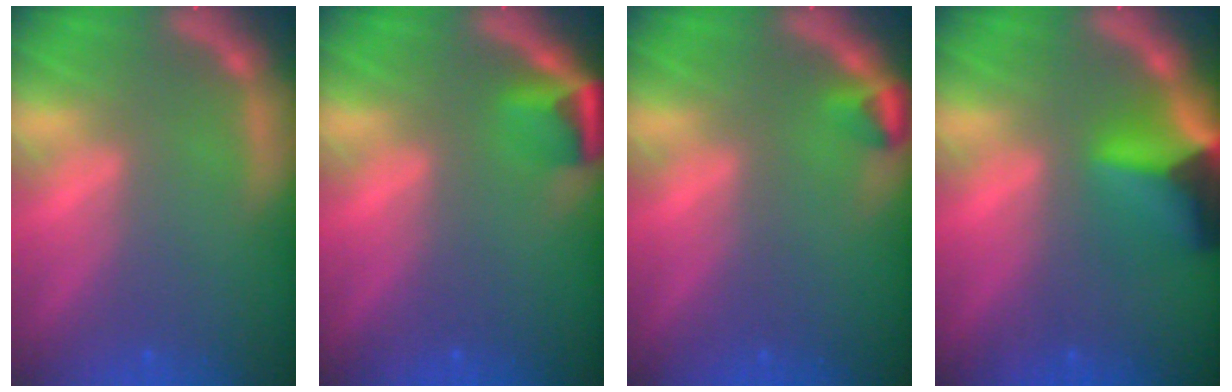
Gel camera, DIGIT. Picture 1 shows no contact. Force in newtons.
{"total": 2.9}
{"total": 1.5}
{"total": 7.4}